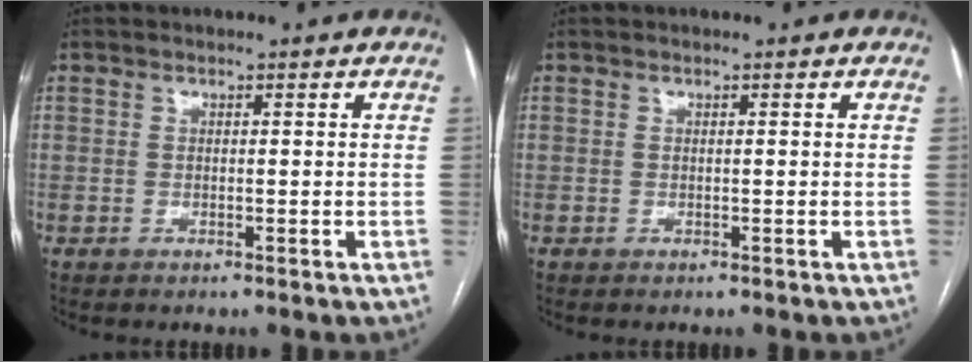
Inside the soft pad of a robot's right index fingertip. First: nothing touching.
{"total": 0.0}